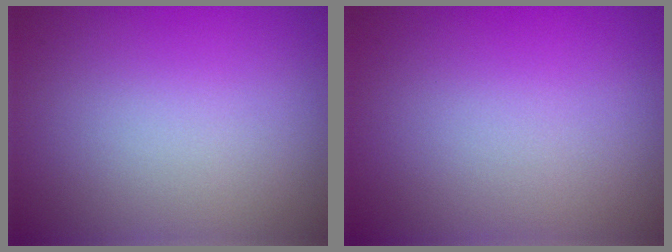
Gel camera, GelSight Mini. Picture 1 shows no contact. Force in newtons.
{"total": 0.0}